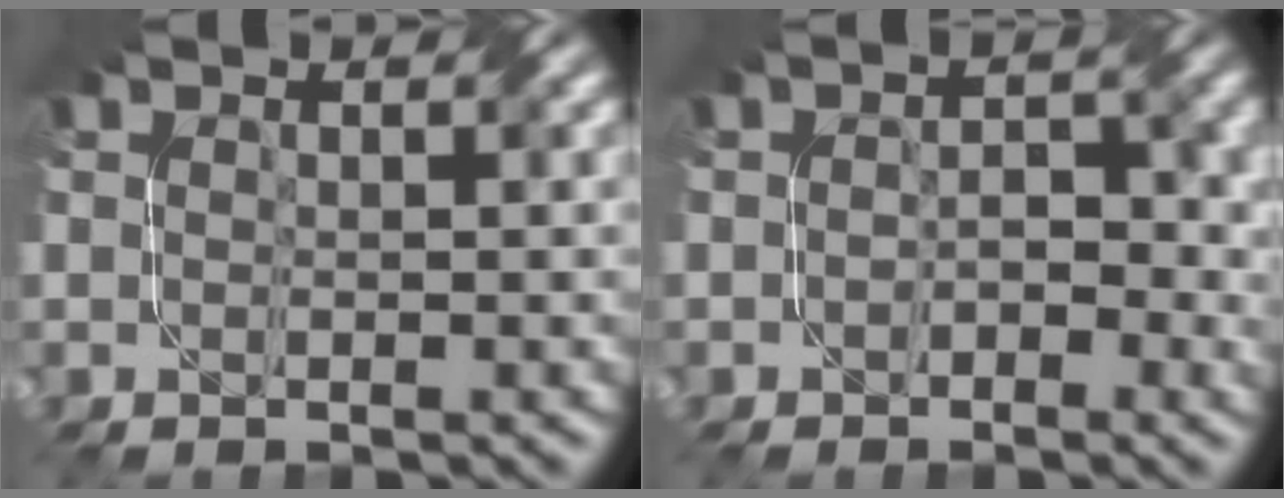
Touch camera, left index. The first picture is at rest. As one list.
[{"total": 2.1, "force": [-0.6, 1.5, 1.4], "torque": [-0.014, 0.005, -0.003]}]